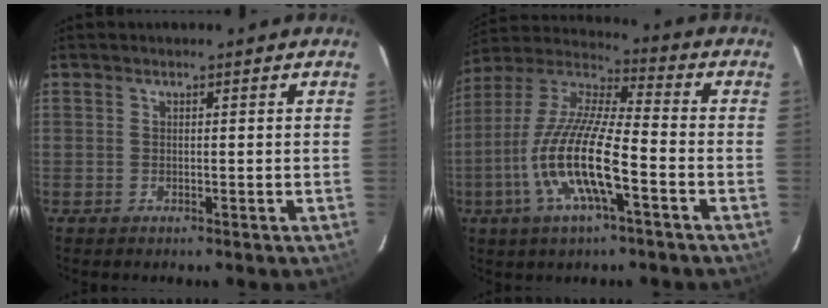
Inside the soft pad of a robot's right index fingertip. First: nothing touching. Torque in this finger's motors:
{"motor_torque": [1.62, -0.52, 1.06, 0.21]}